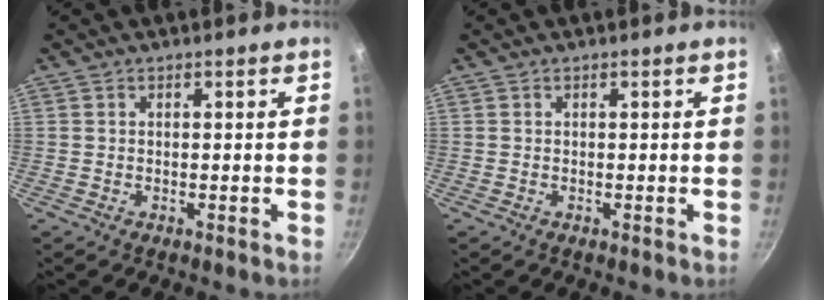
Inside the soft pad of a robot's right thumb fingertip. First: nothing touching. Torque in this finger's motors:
{"motor_torque": [-0.45, 0.44, 0.00, -0.07, 0.00]}